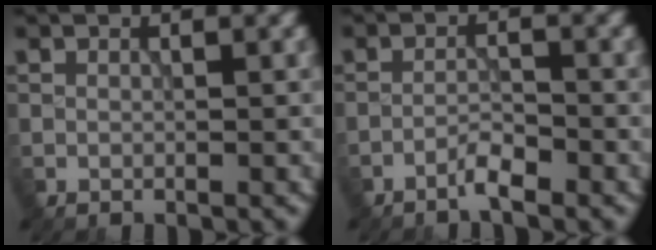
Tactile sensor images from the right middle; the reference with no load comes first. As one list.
[{"total": 1.8, "force": [-1.5, 0.1, 1.0], "torque": [-0.017, 0.006, -0.032]}]